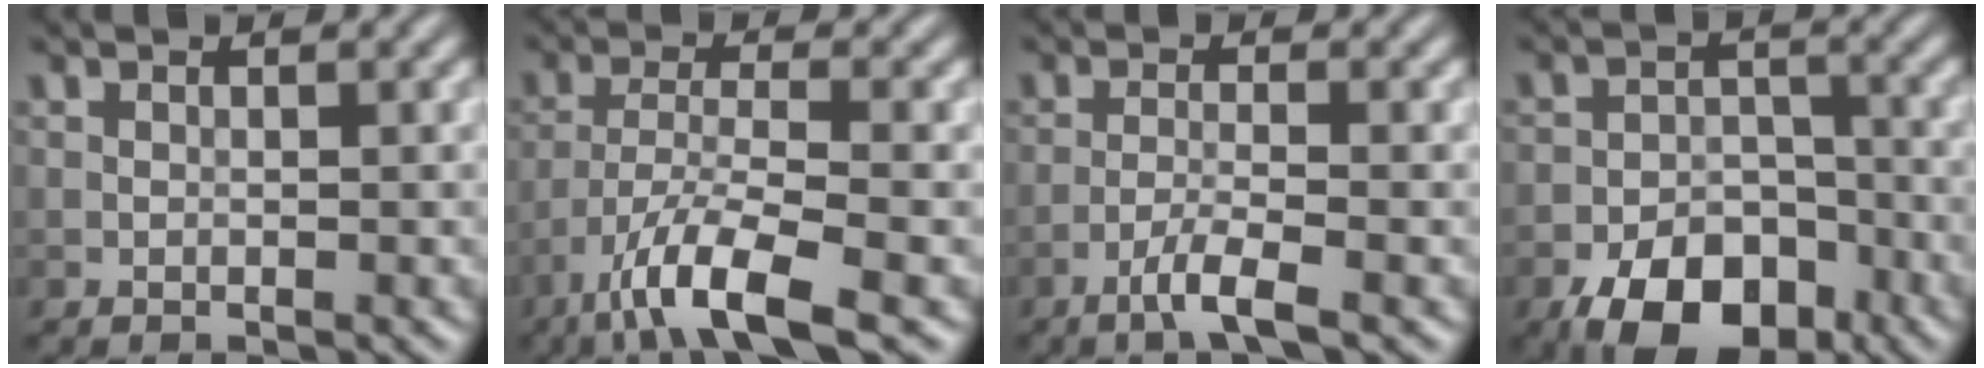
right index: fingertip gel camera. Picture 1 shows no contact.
{"total": 7.0, "force": [-4.5, 1.4, 5.2], "torque": [-0.088, -0.002, -0.088]}
{"total": 2.9, "force": [-1.8, 0.2, 2.3], "torque": [-0.043, 0.005, -0.045]}
{"total": 8.1, "force": [-5.0, 4.5, 4.5], "torque": [-0.069, -0.006, -0.085]}